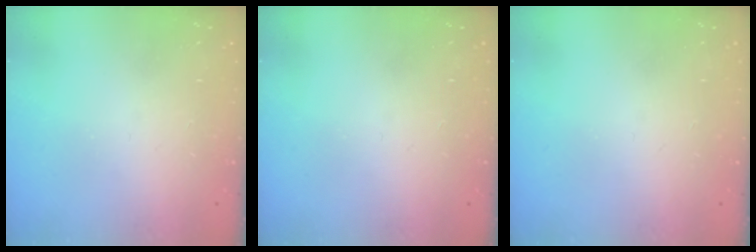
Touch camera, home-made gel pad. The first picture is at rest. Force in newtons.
{"total": 0.0}
{"total": 0.0}